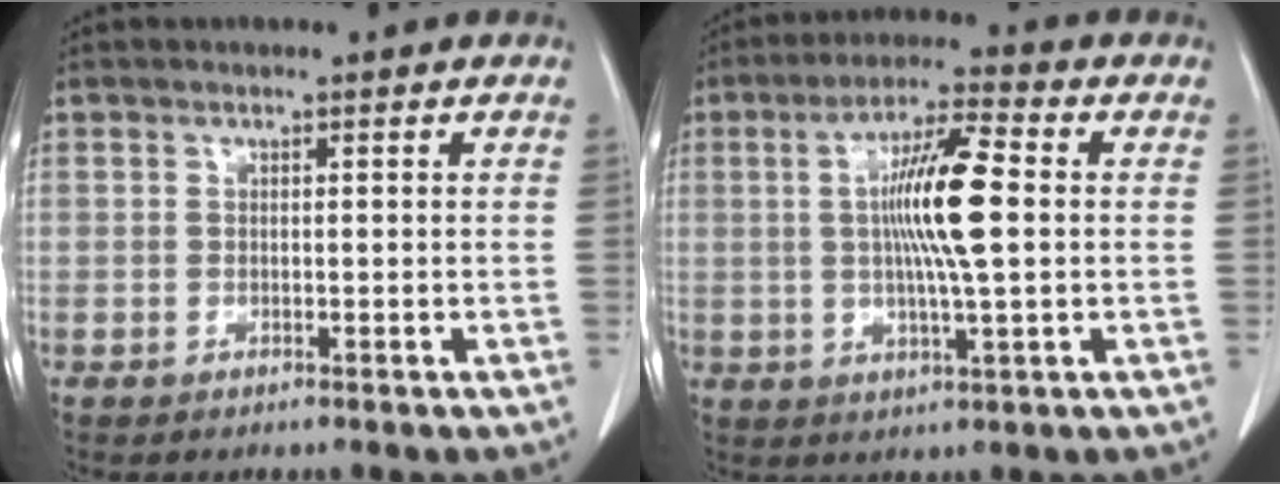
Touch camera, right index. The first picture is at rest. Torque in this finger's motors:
{"motor_torque": [1.14, 0.26, 0.57, 0.17]}